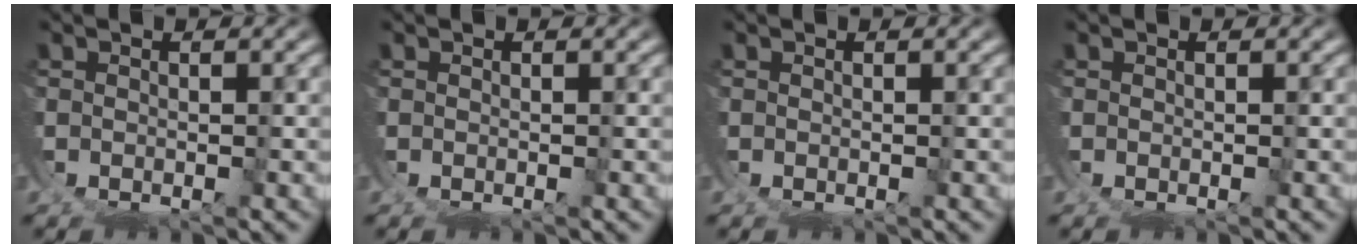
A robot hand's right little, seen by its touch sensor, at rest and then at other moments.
{"total": 0.0}
{"total": 0.0}
{"total": 0.0}